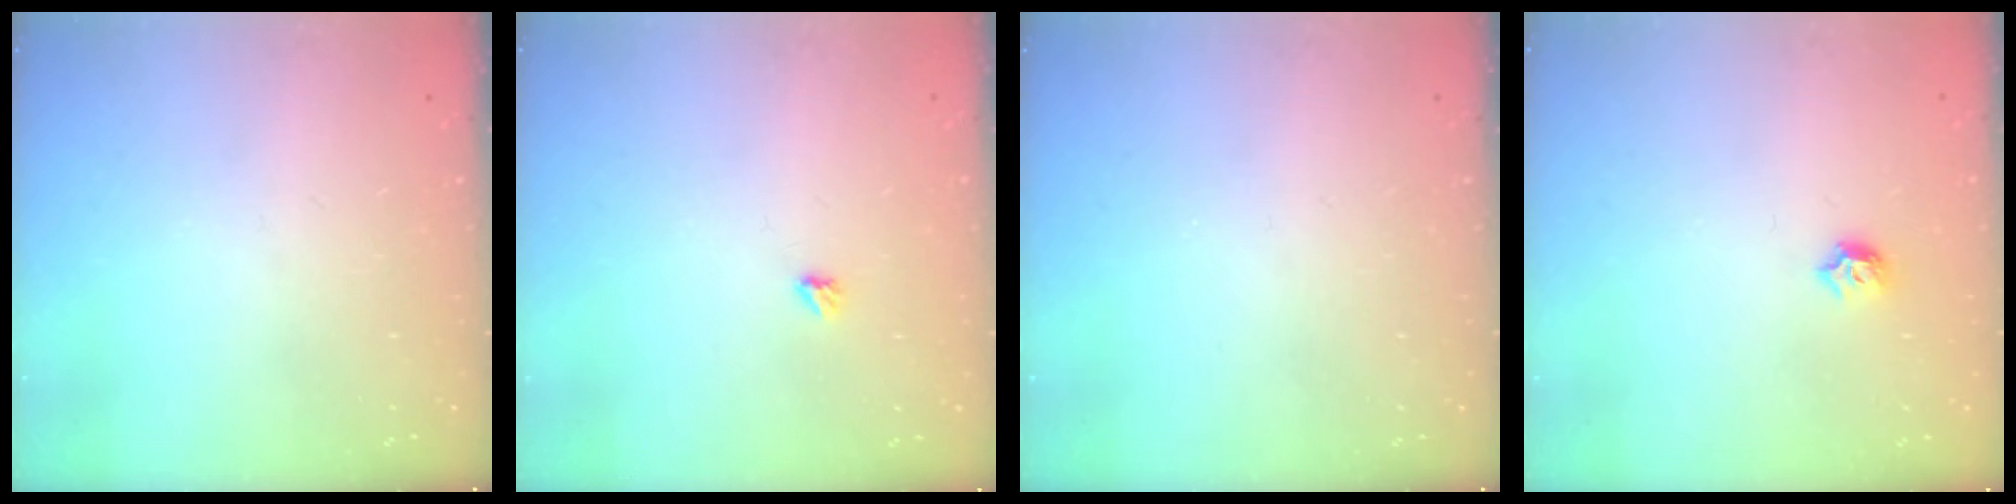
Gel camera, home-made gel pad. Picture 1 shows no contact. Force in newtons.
{"total": 2.9, "press": 2.9, "slide": 0.5}
{"total": 0.0}
{"total": 5.3, "press": 5.3, "slide": 0.9}